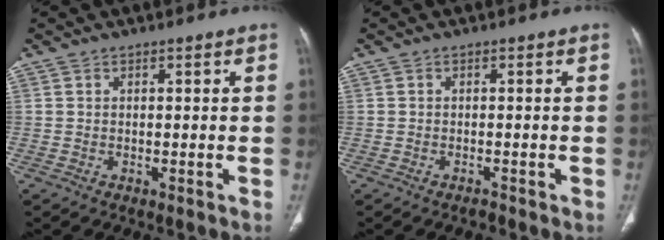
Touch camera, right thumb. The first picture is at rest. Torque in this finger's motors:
{"motor_torque": [0.31, 0.18, 0.05, -0.49, -0.01]}